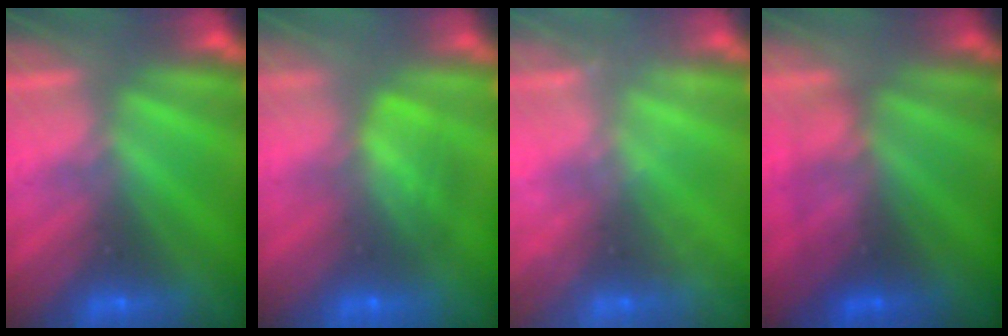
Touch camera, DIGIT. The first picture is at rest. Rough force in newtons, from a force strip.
{"total": 5.6}
{"total": 2.2}
{"total": 3.2}